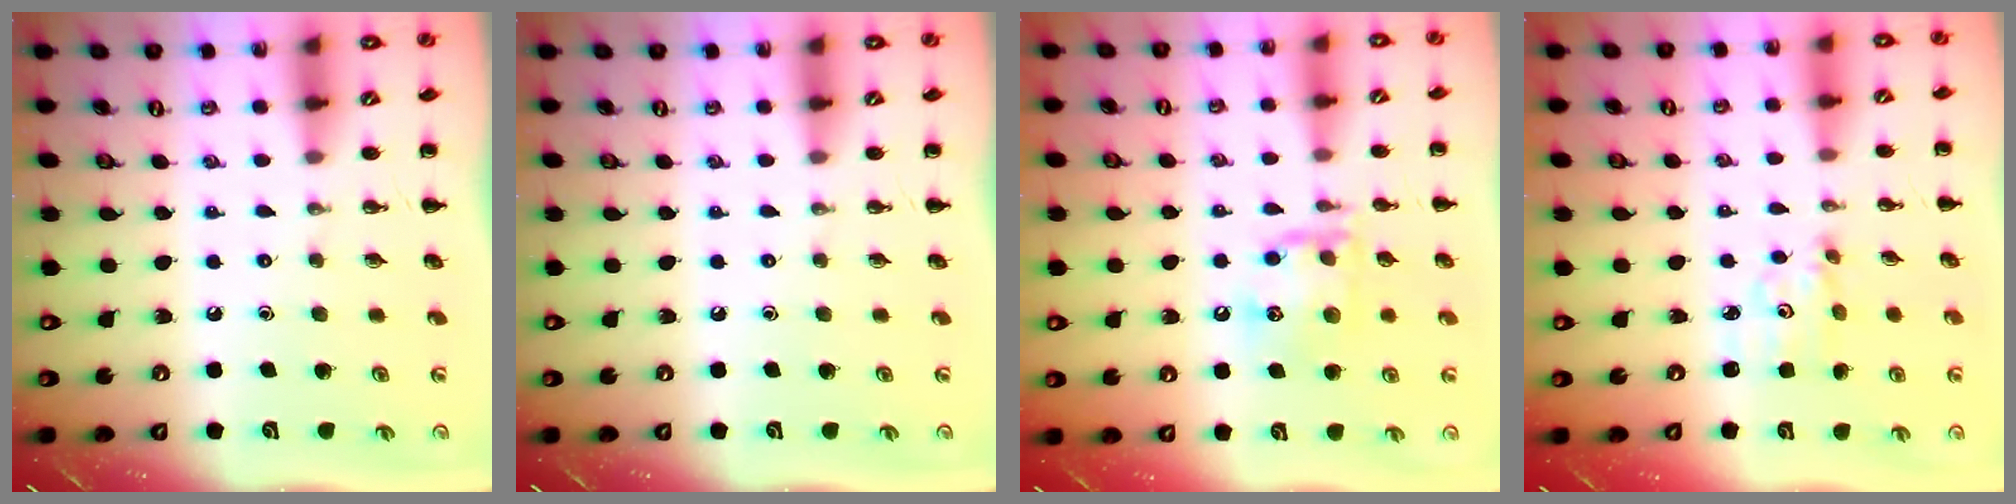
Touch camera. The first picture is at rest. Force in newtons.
{"total": 0.0}
{"total": 14.2, "press": 14.0, "slide": 1.9}
{"total": 2.7, "press": 2.7, "slide": 0.3}